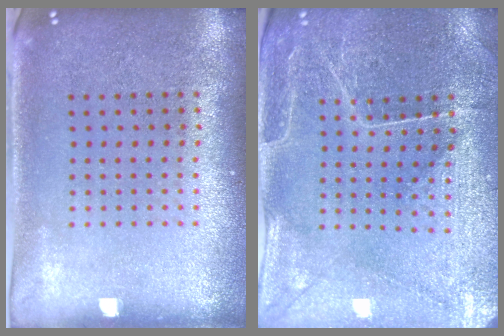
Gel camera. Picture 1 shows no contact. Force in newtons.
{"total": 1.1, "press": 1.0, "slide": 0.4}